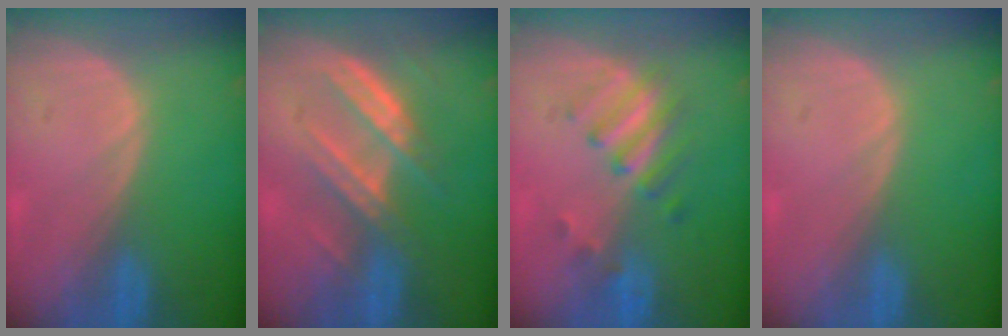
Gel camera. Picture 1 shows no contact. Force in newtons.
{"total": 6.6, "press": 6.5, "slide": 0.9}
{"total": 5.1, "press": 5.0, "slide": 1.0}
{"total": 0.0}